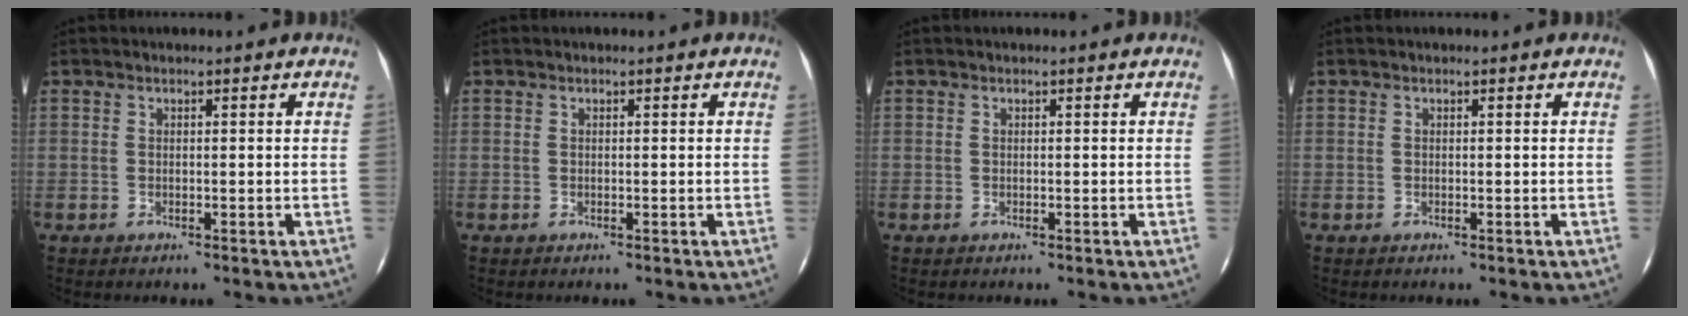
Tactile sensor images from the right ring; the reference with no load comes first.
{"total": 0.0}
{"total": 0.0}
{"total": 0.0}